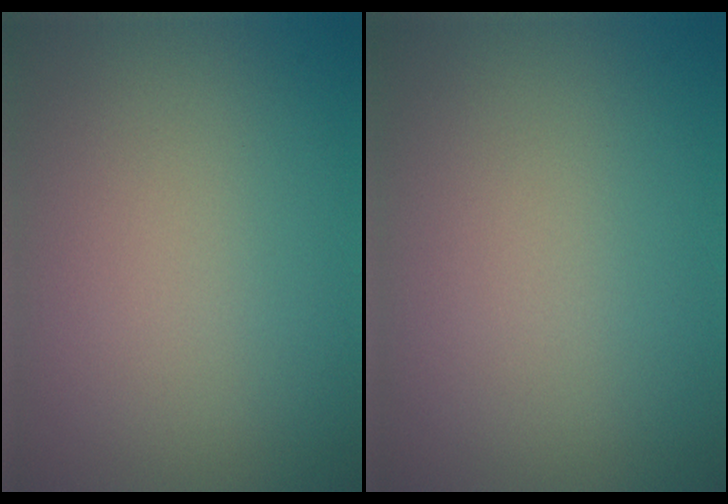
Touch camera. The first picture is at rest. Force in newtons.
{"total": 0.0}